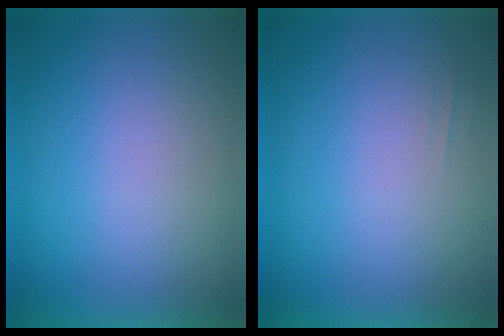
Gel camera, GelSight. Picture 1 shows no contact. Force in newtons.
{"total": 2.1}